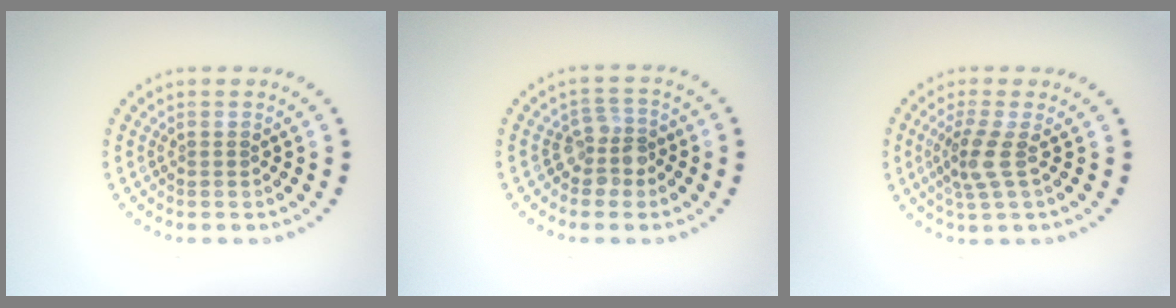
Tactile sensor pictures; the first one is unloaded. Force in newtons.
{"total": 2.5, "press": 2.0, "slide": 1.5}
{"total": 2.7, "press": 2.0, "slide": 1.7}